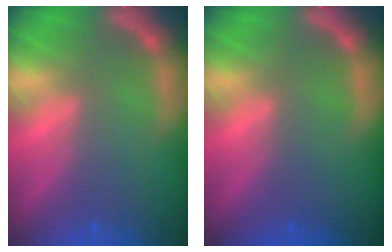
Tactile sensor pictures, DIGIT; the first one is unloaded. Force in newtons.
{"total": 0.0}